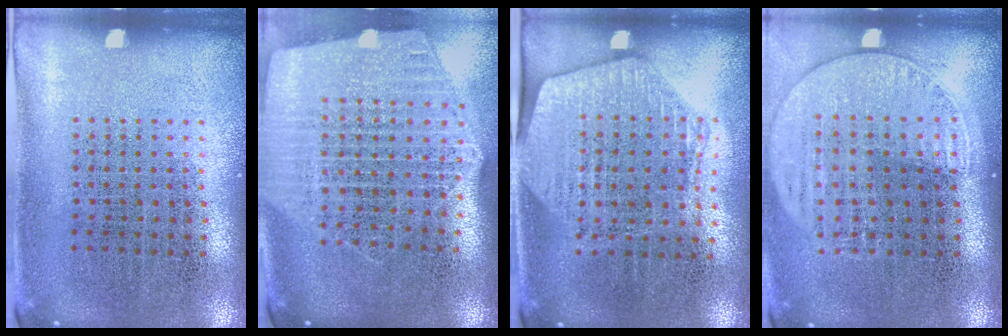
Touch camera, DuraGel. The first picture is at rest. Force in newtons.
{"total": 2.6, "press": 2.3, "slide": 1.3}
{"total": 1.7, "press": 1.5, "slide": 0.7}
{"total": 1.5, "press": 1.4, "slide": 0.6}